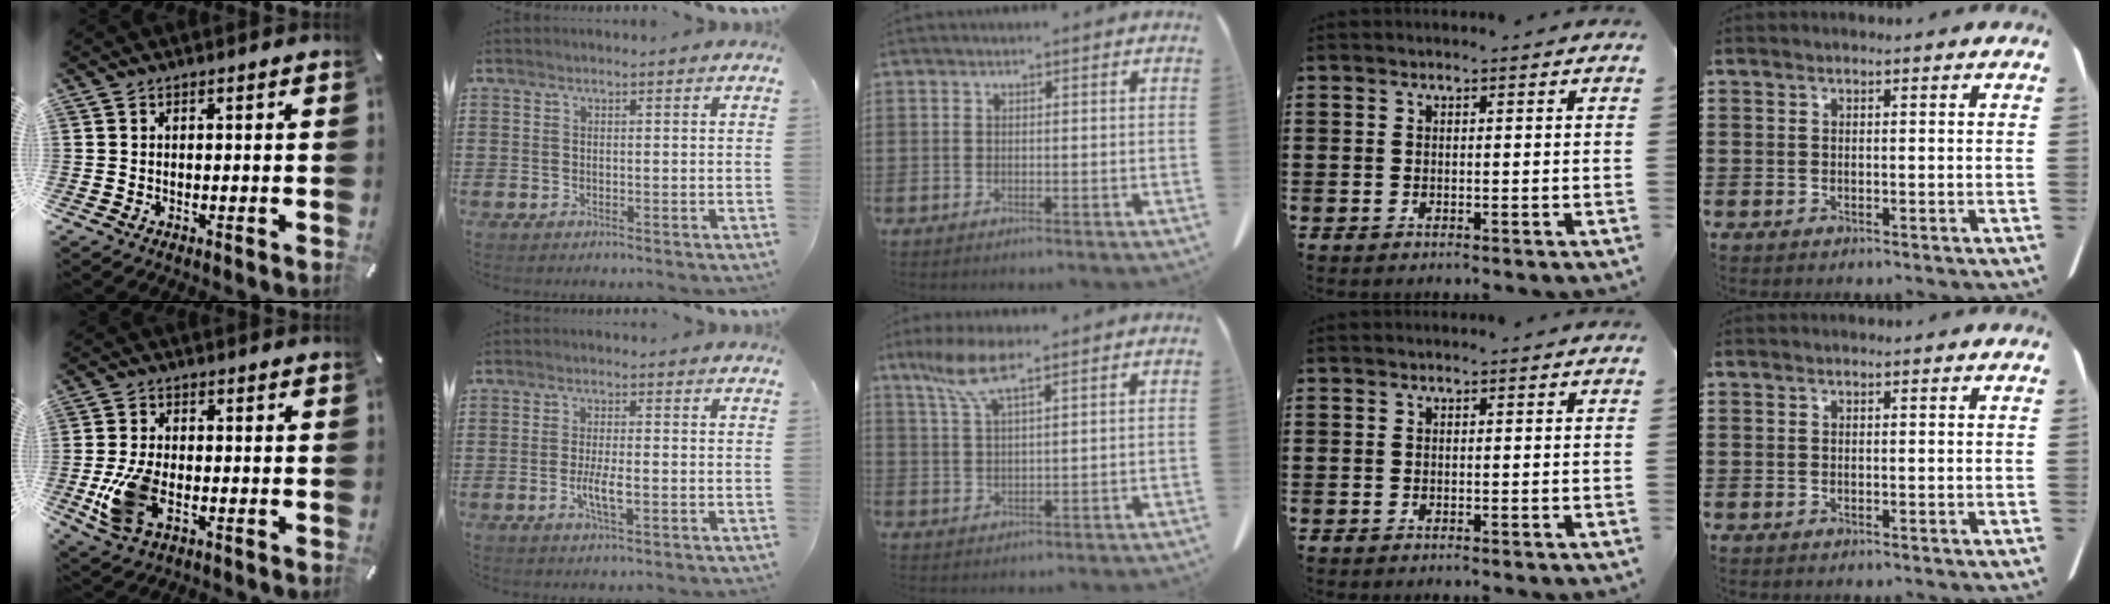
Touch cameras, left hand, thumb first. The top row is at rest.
{"thumb": {"total": 10.2, "force": [-2.6, 5.9, 8.0], "torque": [-0.177, -0.006, -0.042]}, "index": {"total": 4.2, "force": [-1.1, 0.9, 3.9], "torque": [-0.079, -0.004, -0.023]}, "middle": {"total": 6.7, "force": [4.2, 1.4, 5.0], "torque": [-0.114, -0.004, 0.074]}}